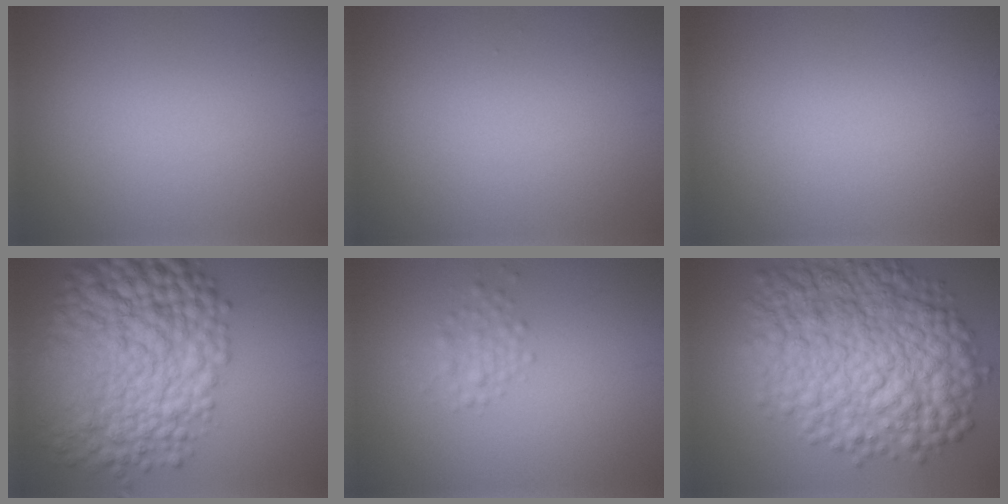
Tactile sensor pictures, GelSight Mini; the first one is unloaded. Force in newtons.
{"total": 0.0}
{"total": 0.0}
{"total": 12.7, "press": 12.7, "slide": 0.2}
{"total": 1.7, "press": 1.7, "slide": 0.0}
{"total": 12.0, "press": 12.0, "slide": 0.1}